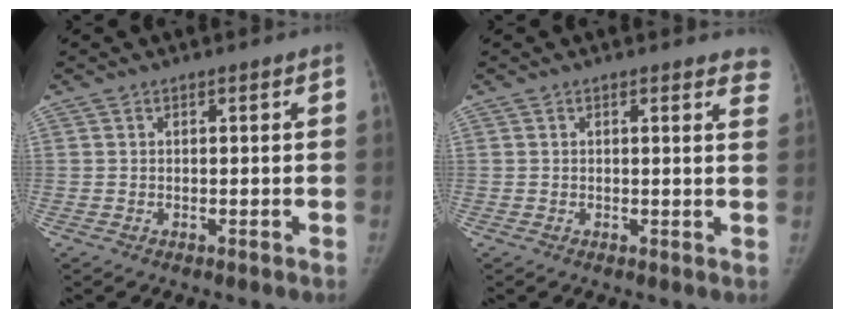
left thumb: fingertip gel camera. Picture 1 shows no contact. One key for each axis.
{"total": 4.7, "fx": 4.2, "fy": 1.3, "fz": 1.7, "tx": 0.008, "ty": -0.017, "tz": 0.025}